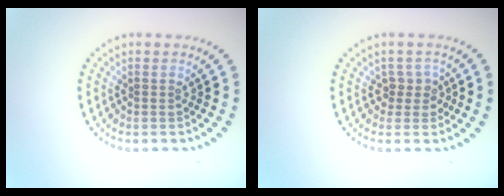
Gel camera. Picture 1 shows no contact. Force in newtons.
{"total": 1.5, "press": 1.3, "slide": 0.8}